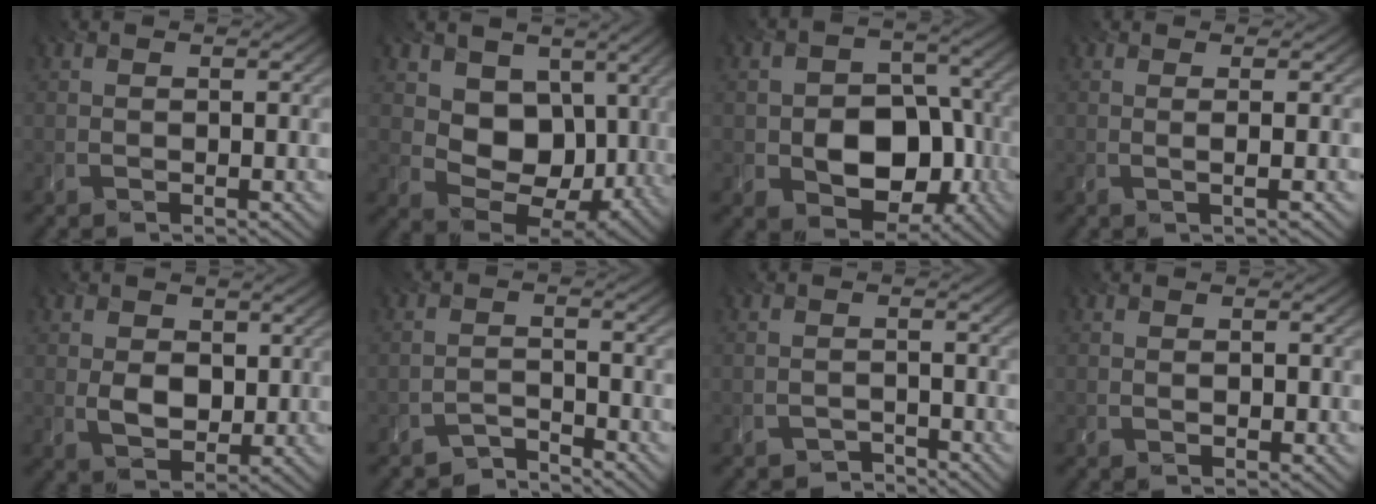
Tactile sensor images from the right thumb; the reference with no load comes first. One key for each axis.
{"total": 10.4, "fx": 3.0, "fy": 7.8, "fz": 6.1, "tx": -0.130, "ty": -0.026, "tz": 0.046}
{"total": 10.0, "fx": -2.4, "fy": 7.3, "fz": 6.4, "tx": -0.095, "ty": -0.014, "tz": -0.041}
{"total": 1.7, "fx": 0.2, "fy": 0.3, "fz": 1.6, "tx": -0.030, "ty": 0.003, "tz": -0.005}
{"total": 4.6, "fx": 0.9, "fy": 3.5, "fz": 2.9, "tx": -0.063, "ty": -0.009, "tz": 0.016}
{"total": 2.5, "fx": -2.5, "fy": 0.3, "fz": 0.3, "tx": 0.002, "ty": 0.003, "tz": -0.054}
{"total": 1.6, "fx": -1.5, "fy": 0.4, "fz": 0.0, "tx": 0.007, "ty": 0.001, "tz": -0.031}
{"total": 0.9, "fx": 0.1, "fy": 0.5, "fz": 0.7, "tx": -0.008, "ty": -0.004, "tz": 0.003}